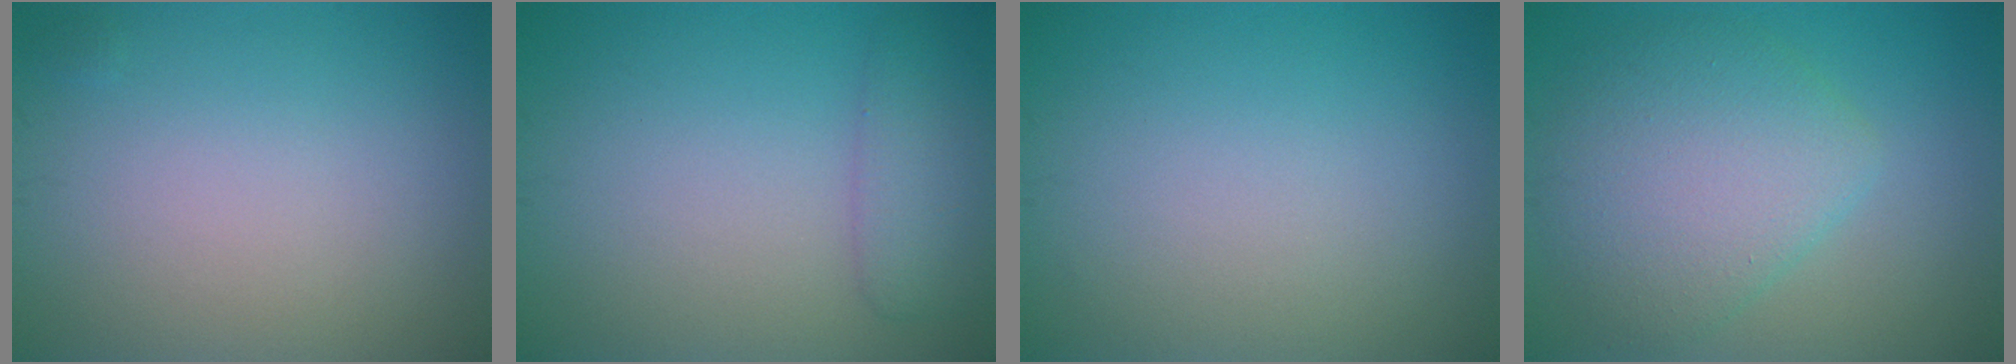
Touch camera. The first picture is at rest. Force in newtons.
{"total": 2.3, "press": 2.3, "slide": 0.1}
{"total": 0.0}
{"total": 6.1, "press": 6.1, "slide": 0.2}